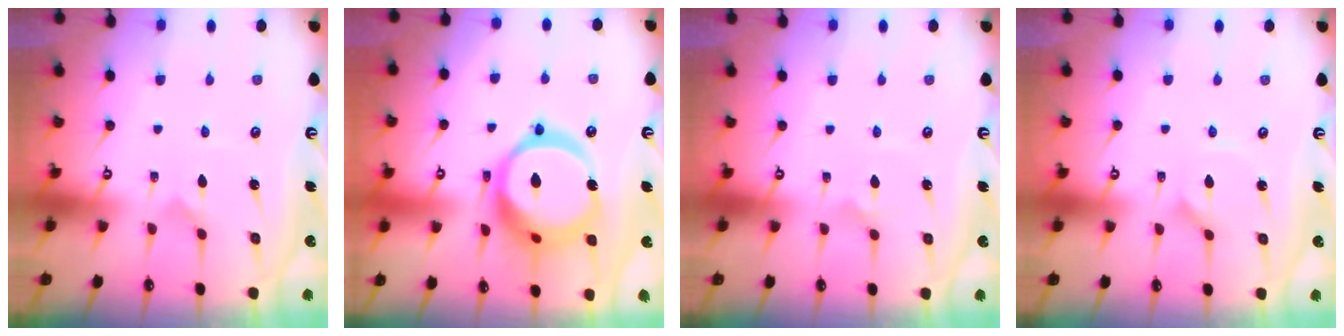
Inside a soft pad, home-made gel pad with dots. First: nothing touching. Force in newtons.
{"total": 20.7, "press": 20.6, "slide": 2.2}
{"total": 2.1, "press": 2.1, "slide": 0.1}
{"total": 1.5, "press": 1.4, "slide": 0.3}